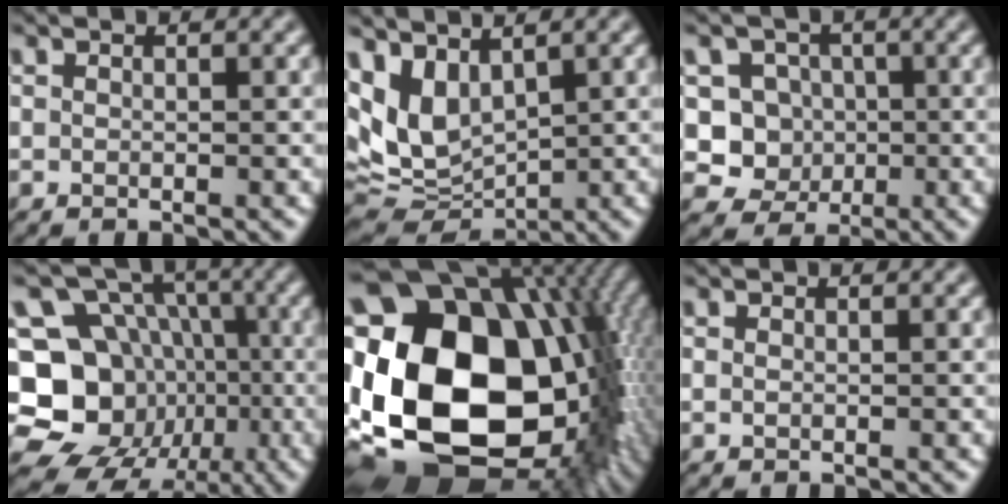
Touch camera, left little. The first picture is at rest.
{"total": 7.3, "force": [2.3, 4.6, 5.3], "torque": [-0.119, -0.012, 0.055]}
{"total": 4.5, "force": [-0.3, 4.2, 1.4], "torque": [-0.005, 0.001, -0.026]}
{"total": 18.0, "force": [-4.7, 16.2, 6.3], "torque": [-0.156, 0.002, -0.092]}
{"total": 21.9, "force": [-1.3, 15.4, 15.5], "torque": [-0.307, -0.008, 0.000]}
{"total": 0.0}